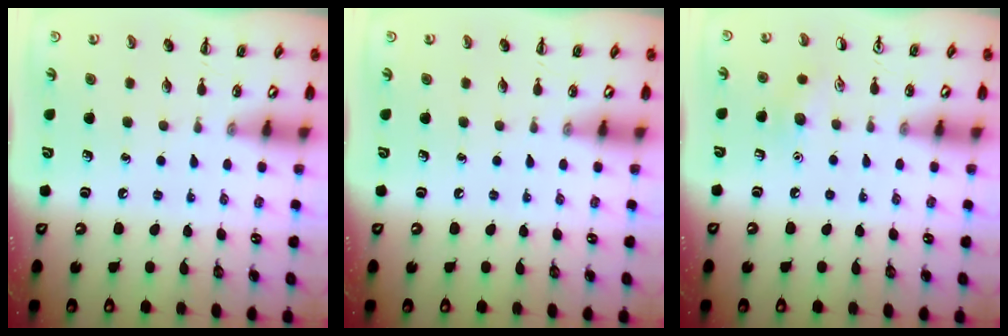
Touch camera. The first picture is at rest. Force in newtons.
{"total": 0.0}
{"total": 7.3, "press": 7.1, "slide": 1.8}